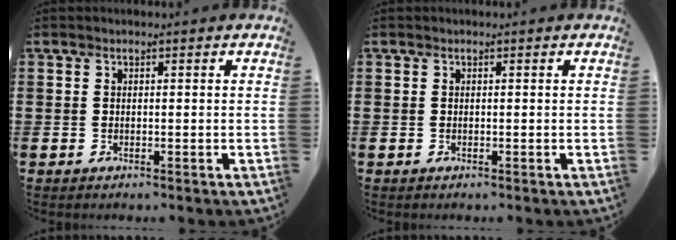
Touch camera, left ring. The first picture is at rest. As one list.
[{"total": 0.0}]